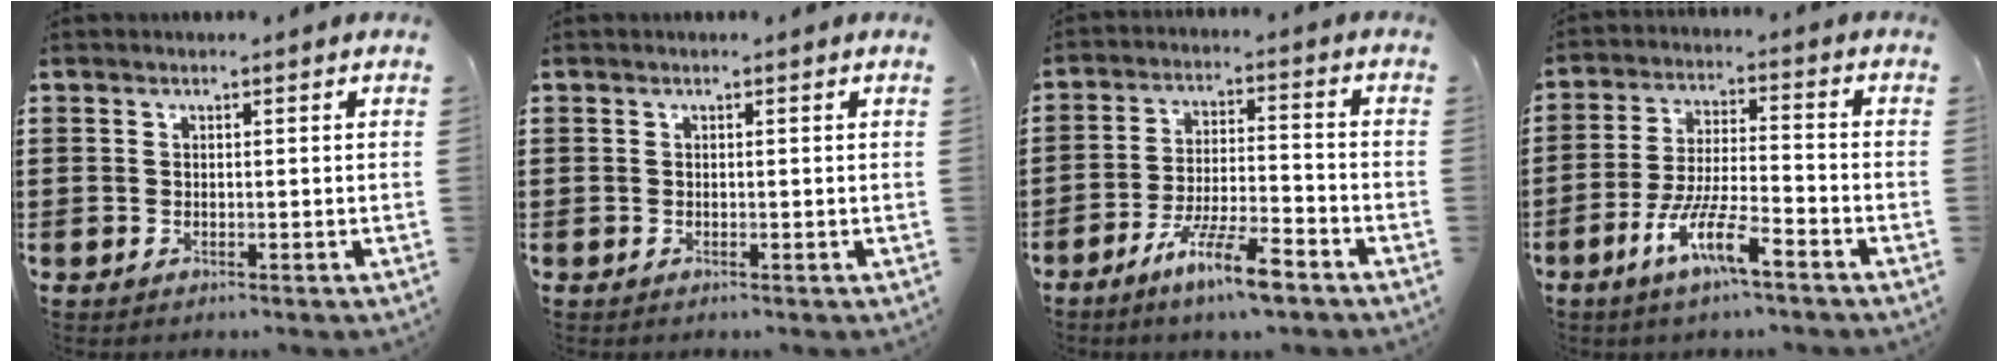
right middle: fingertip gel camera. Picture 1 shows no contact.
{"total": 0.0}
{"total": 8.7, "force": [-6.1, 1.2, 6.0], "torque": [-0.118, -0.001, -0.115]}
{"total": 8.6, "force": [-5.1, 1.7, 6.7], "torque": [-0.145, -0.007, -0.098]}